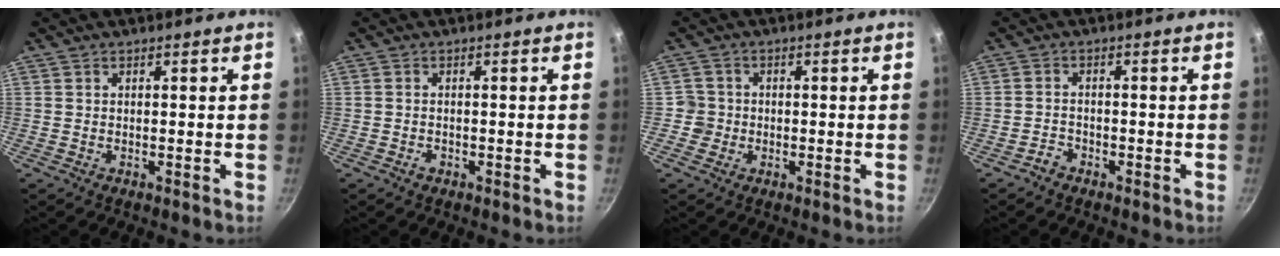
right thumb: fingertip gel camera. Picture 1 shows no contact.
{"total": 1.1, "force": [-0.6, 0.7, 0.5], "torque": [-0.010, 0.005, -0.011]}
{"total": 3.0, "force": [-0.7, 2.9, 0.3], "torque": [0.014, 0.012, -0.016]}
{"total": 2.0, "force": [-1.6, 1.1, 0.5], "torque": [-0.005, 0.022, -0.029]}